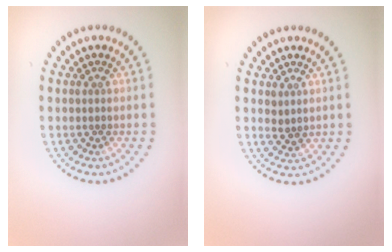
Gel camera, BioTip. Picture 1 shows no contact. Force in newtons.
{"total": 1.1, "press": 1.0, "slide": 0.5}